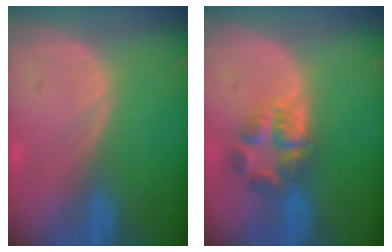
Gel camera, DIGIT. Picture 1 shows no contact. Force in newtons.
{"total": 5.6, "press": 5.5, "slide": 1.1}